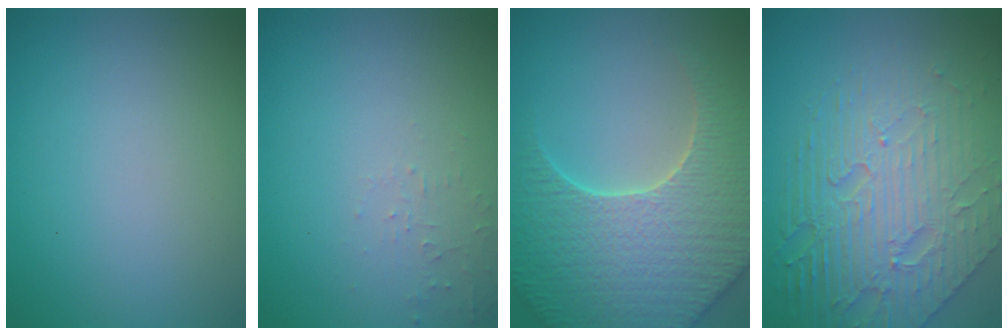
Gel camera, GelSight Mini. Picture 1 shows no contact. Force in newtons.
{"total": 1.2, "press": 1.2, "slide": 0.3}
{"total": 7.7, "press": 7.4, "slide": 2.0}
{"total": 8.3, "press": 5.6, "slide": 6.0}